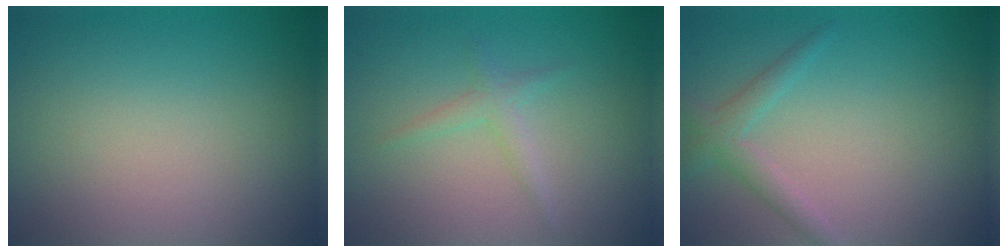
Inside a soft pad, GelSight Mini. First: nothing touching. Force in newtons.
{"total": 1.4, "press": 1.4, "slide": 0.0}
{"total": 2.0, "press": 2.0, "slide": 0.1}